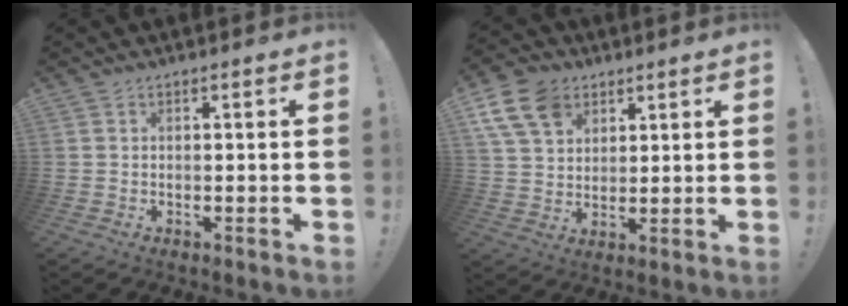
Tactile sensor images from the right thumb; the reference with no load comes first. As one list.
[{"total": 12.9, "force": [6.5, 9.2, 6.4], "torque": [-0.121, -0.026, 0.130]}]